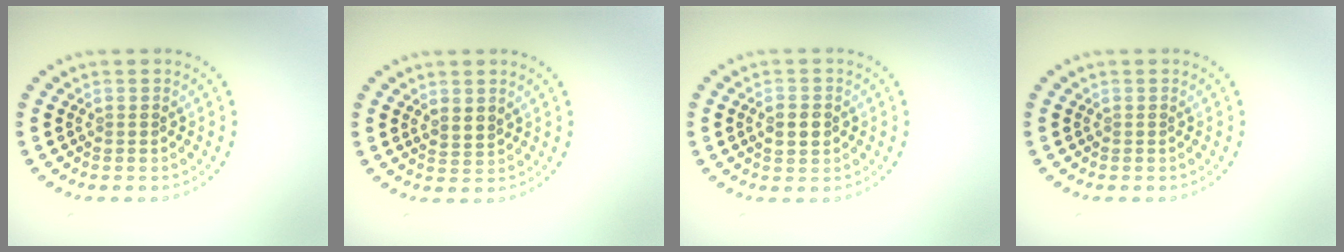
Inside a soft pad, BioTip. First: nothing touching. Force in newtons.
{"total": 1.5, "press": 1.2, "slide": 1.0}
{"total": 2.7, "press": 2.7, "slide": 0.1}
{"total": 0.0}